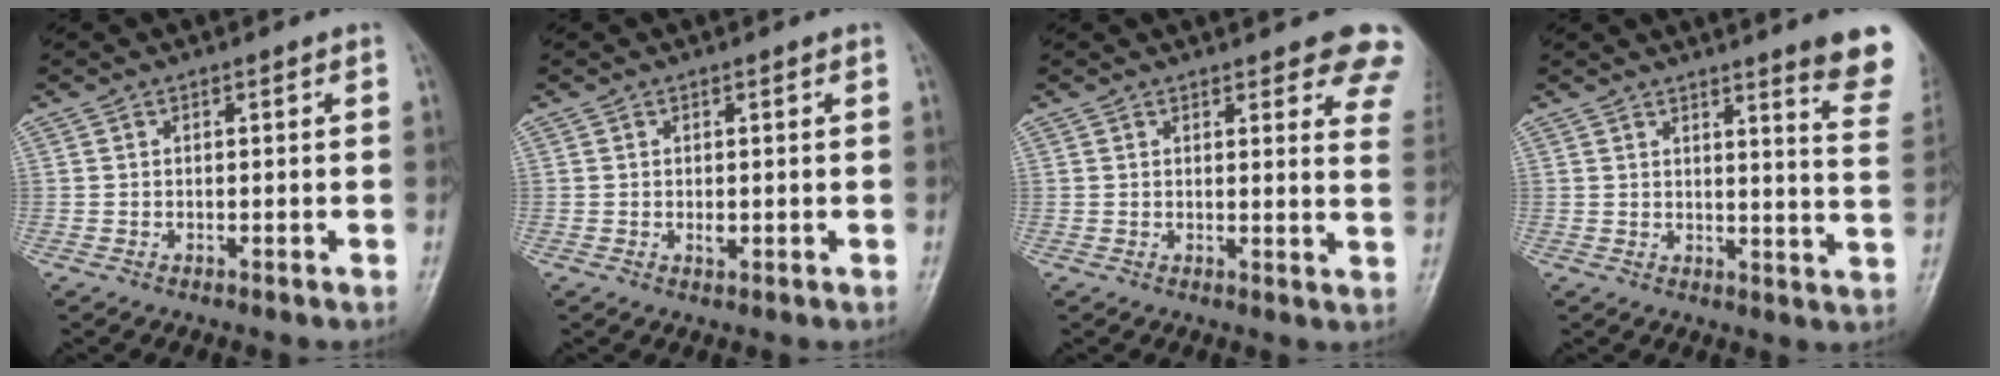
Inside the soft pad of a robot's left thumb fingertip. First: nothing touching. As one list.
[{"total": 1.5, "force": [0.2, 0.7, 1.2], "torque": [-0.018, -0.004, 0.004]}, {"total": 12.7, "force": [9.8, 3.7, 7.2], "torque": [-0.043, -0.040, 0.089]}, {"total": 11.8, "force": [8.6, 0.8, 8.0], "torque": [-0.074, -0.056, 0.089]}]